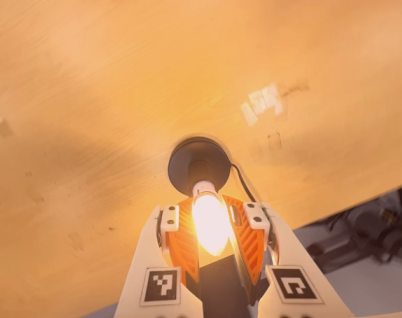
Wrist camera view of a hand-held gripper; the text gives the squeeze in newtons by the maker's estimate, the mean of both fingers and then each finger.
{"total": 16.7, "left": 16.3, "right": 17.1}